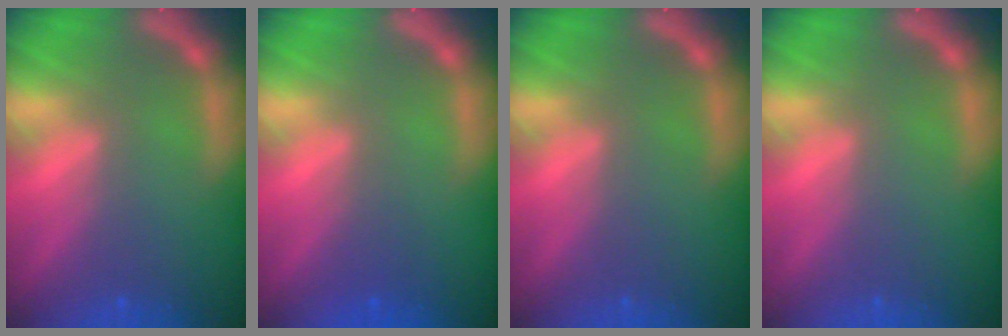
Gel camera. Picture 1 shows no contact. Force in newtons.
{"total": 1.5}
{"total": 0.0}
{"total": 0.0}